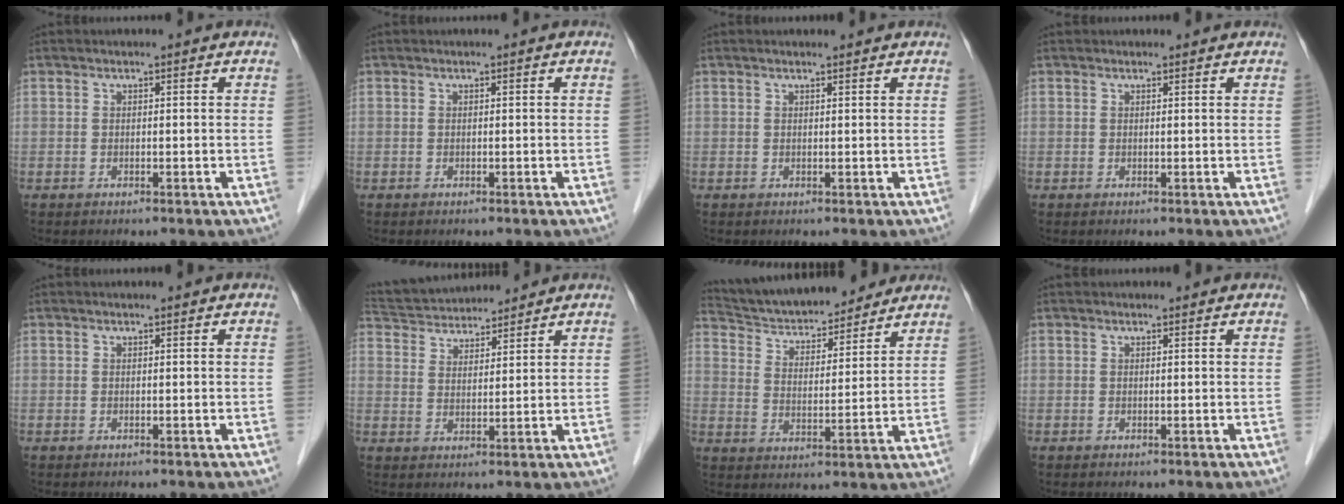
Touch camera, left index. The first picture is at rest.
{"total": 0.0}
{"total": 1.6, "force": [1.5, 0.2, 0.5], "torque": [-0.011, 0.012, 0.022]}
{"total": 0.6, "force": [0.6, 0.1, -0.1], "torque": [-0.005, 0.001, 0.008]}
{"total": 0.7, "force": [0.7, 0.0, 0.2], "torque": [-0.011, 0.008, 0.011]}
{"total": 11.9, "force": [11.2, 2.5, 3.1], "torque": [-0.062, 0.038, 0.191]}
{"total": 16.9, "force": [15.5, 3.8, 5.3], "torque": [-0.088, 0.020, 0.245]}
{"total": 0.9, "force": [0.8, 0.2, 0.0], "torque": [-0.008, 0.004, 0.012]}